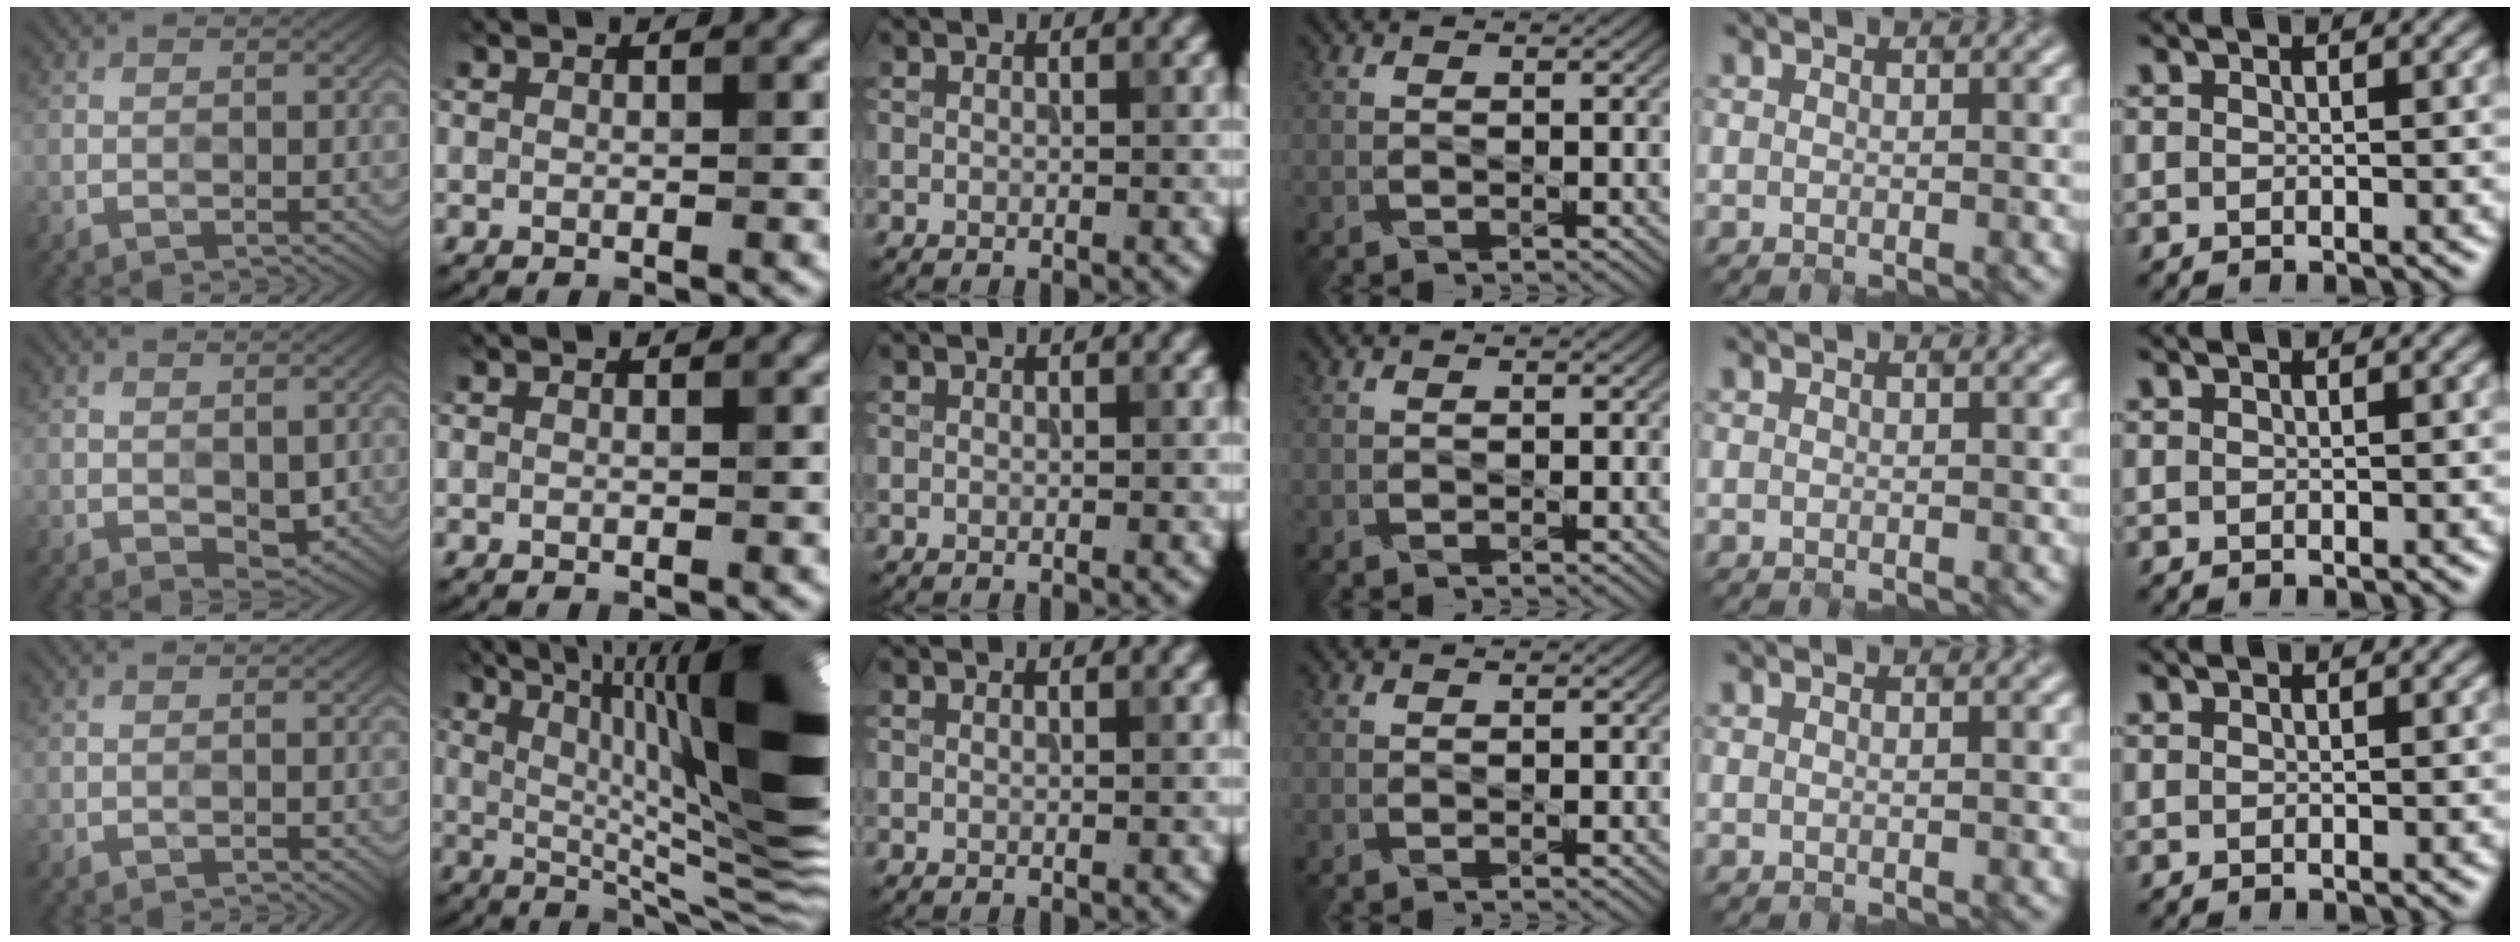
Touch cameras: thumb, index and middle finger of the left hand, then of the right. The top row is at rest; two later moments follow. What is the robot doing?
{"motion": "open", "object": "jewelry box"}